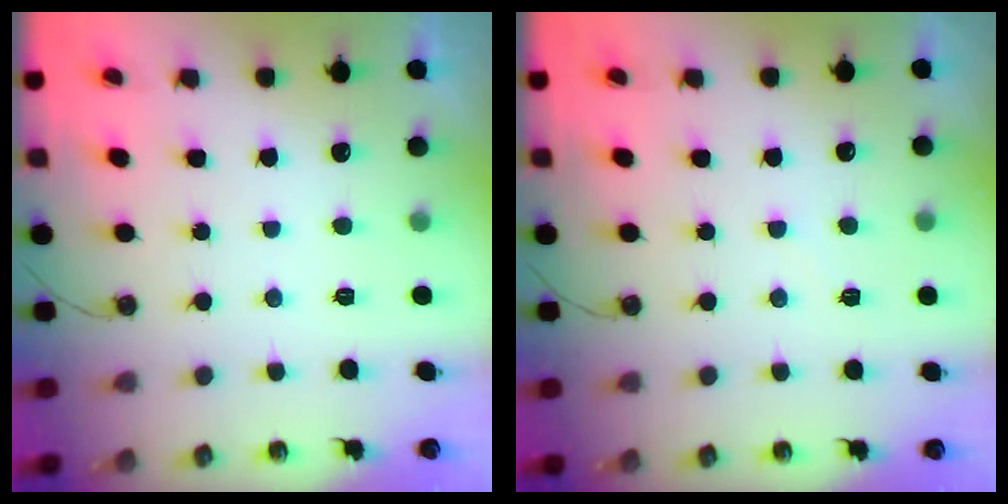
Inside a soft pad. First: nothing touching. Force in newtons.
{"total": 3.0, "press": 3.0, "slide": 0.4}